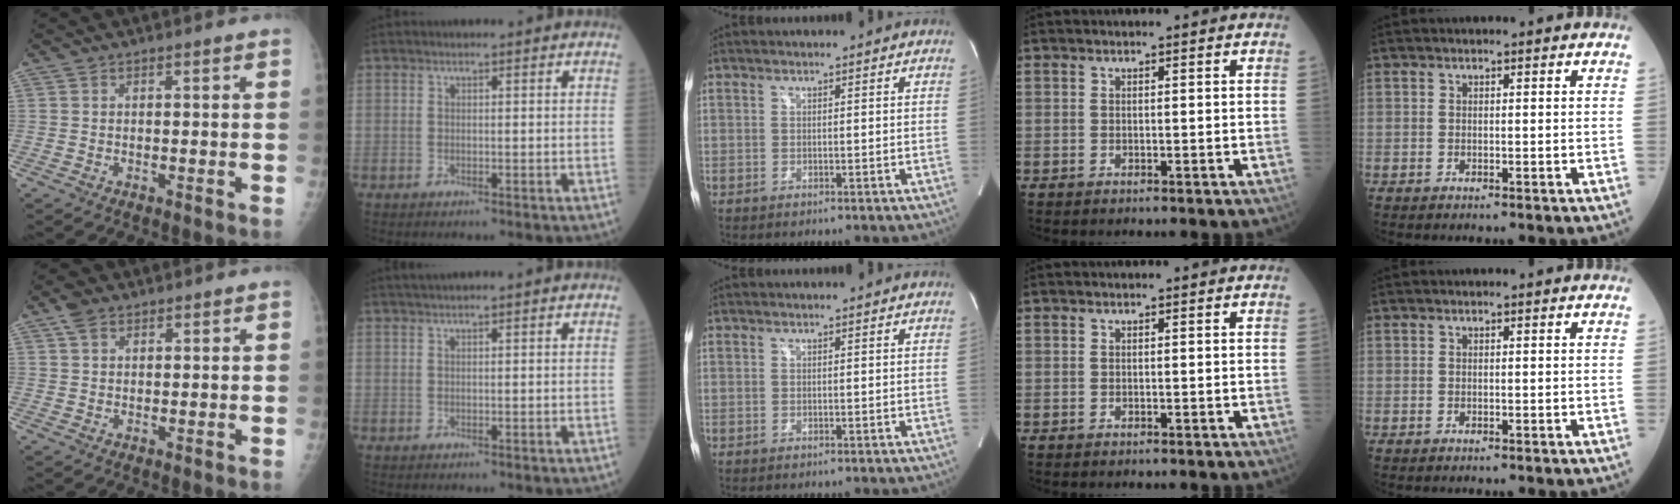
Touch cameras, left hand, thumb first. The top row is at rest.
{"thumb": {"total": 3.0, "force": [1.8, 1.9, 1.5], "torque": [-0.025, 0.001, 0.037]}, "index": {"total": 1.4, "force": [1.1, -0.3, 0.8], "torque": [-0.020, 0.011, 0.025]}}